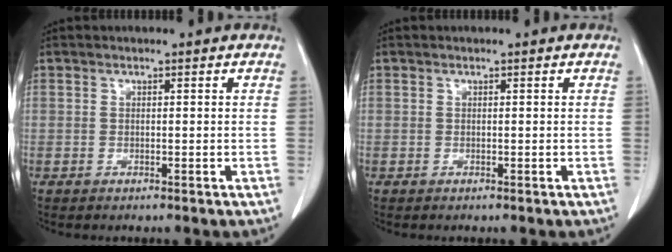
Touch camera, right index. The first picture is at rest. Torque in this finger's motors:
{"motor_torque": [-0.03, 0.00, 0.00, 0.00]}